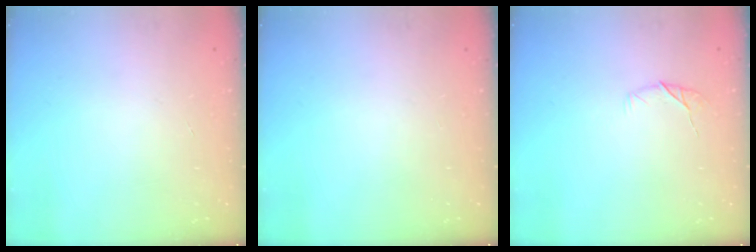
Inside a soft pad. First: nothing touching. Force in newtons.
{"total": 0.0}
{"total": 5.7, "press": 5.5, "slide": 1.4}